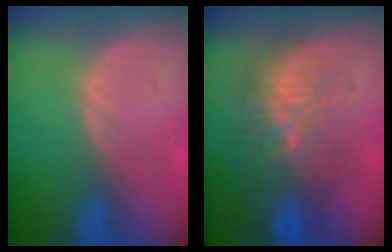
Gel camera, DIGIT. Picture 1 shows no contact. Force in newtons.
{"total": 9.5, "press": 9.1, "slide": 2.8}